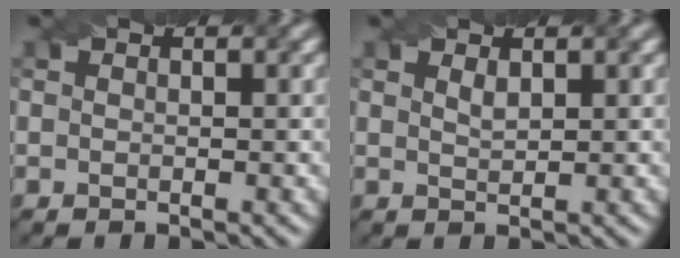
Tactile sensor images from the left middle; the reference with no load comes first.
{"total": 0.9, "force": [0.6, 0.2, 0.5], "torque": [-0.013, 0.000, 0.013]}